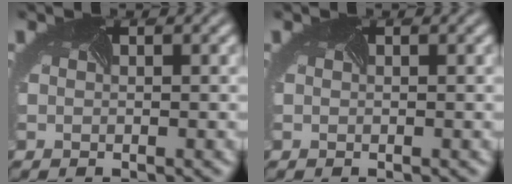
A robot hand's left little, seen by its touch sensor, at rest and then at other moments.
{"total": 0.0}